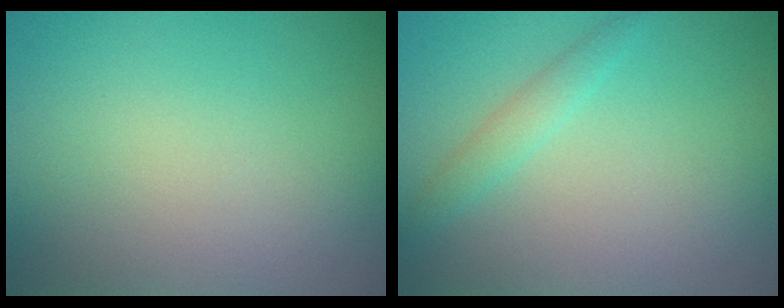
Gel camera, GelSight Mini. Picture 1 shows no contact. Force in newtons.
{"total": 1.5, "press": 1.5, "slide": 0.1}